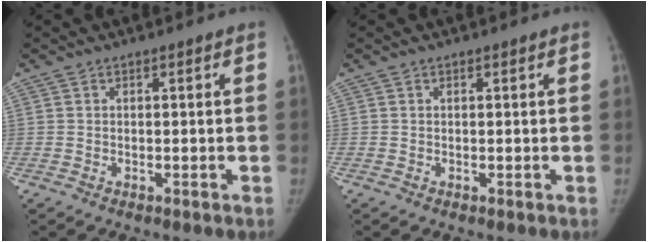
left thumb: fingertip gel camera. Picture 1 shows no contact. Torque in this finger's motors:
{"motor_torque": [0.27, 0.14, 0.34, 0.24, -0.03]}